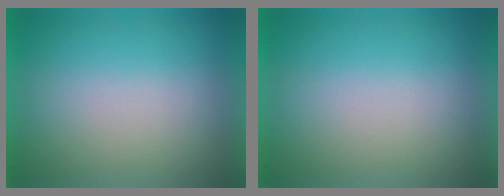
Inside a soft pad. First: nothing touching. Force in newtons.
{"total": 0.0}